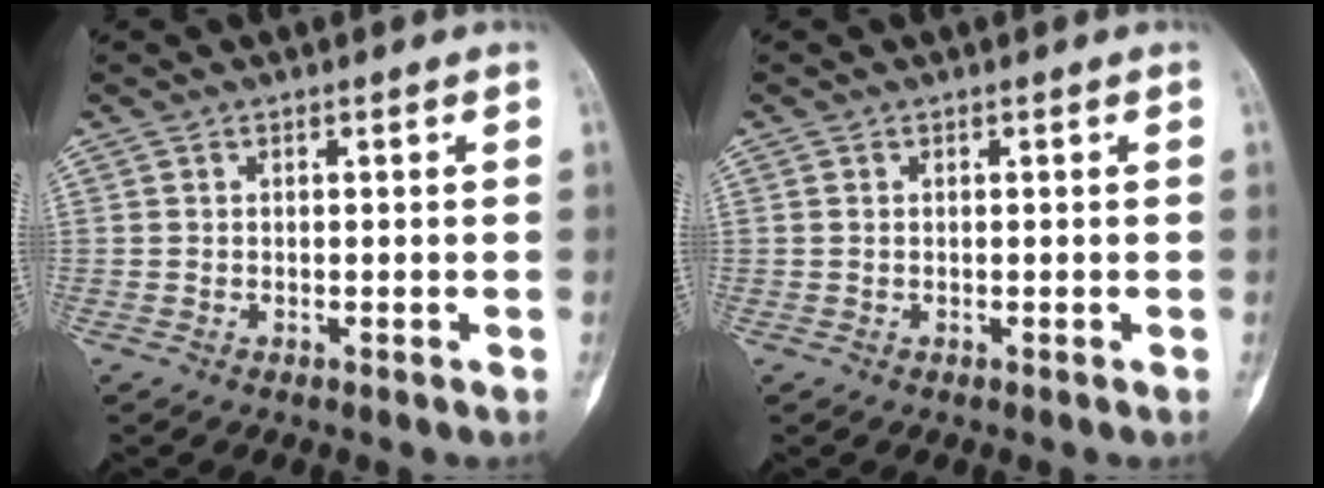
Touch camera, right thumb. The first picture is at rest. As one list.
[{"total": 0.0}]